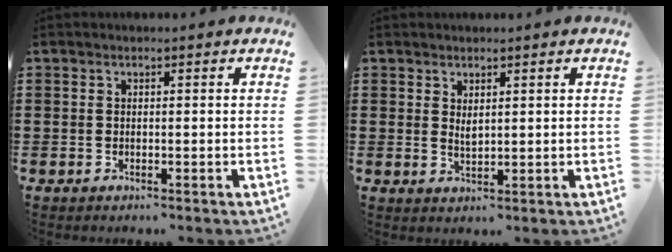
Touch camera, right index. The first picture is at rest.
{"total": 1.8, "force": [1.0, 0.6, 1.3], "torque": [-0.027, 0.002, 0.018]}